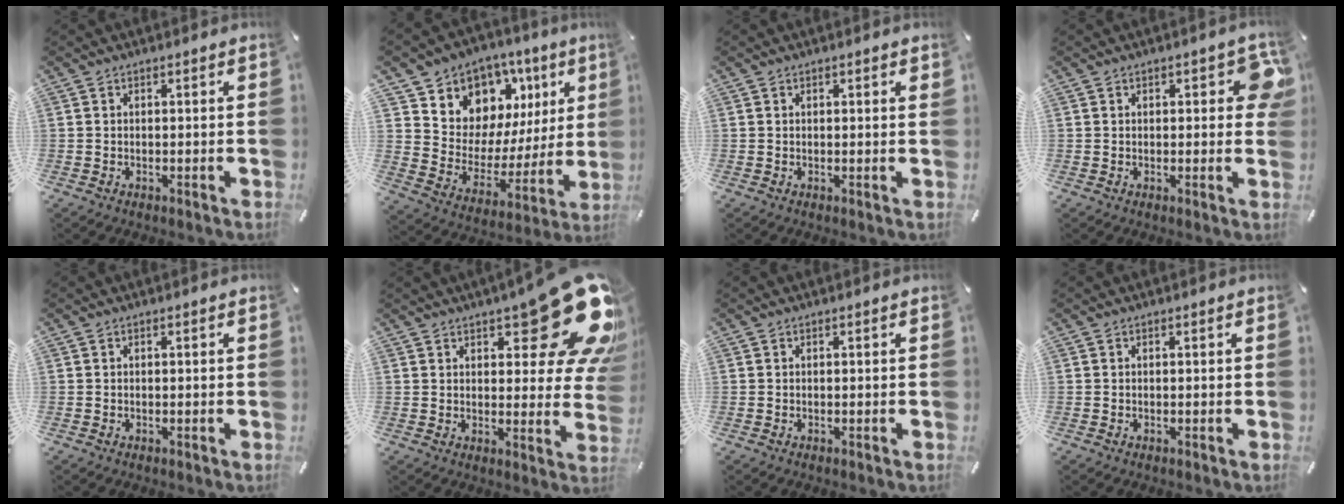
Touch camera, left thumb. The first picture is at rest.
{"total": 9.4, "force": [6.1, 7.2, -0.1], "torque": [-0.002, -0.088, 0.114]}
{"total": 0.6, "force": [0.4, 0.1, 0.4], "torque": [-0.001, -0.002, 0.004]}
{"total": 6.6, "force": [1.8, 3.0, 5.6], "torque": [-0.067, -0.003, 0.024]}
{"total": 0.0}
{"total": 20.6, "force": [12.3, 7.2, 14.9], "torque": [-0.176, -0.090, 0.202]}
{"total": 0.0}
{"total": 0.0}